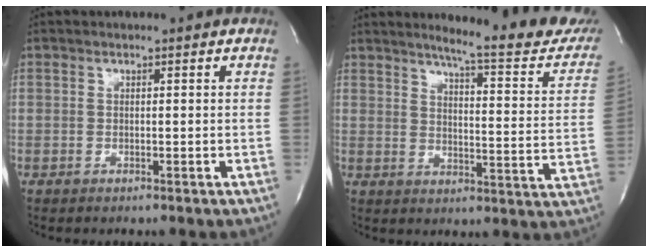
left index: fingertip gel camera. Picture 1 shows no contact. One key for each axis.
{"total": 18.5, "fx": 16.5, "fy": 1.1, "fz": 8.4, "tx": -0.105, "ty": -0.073, "tz": 0.191}